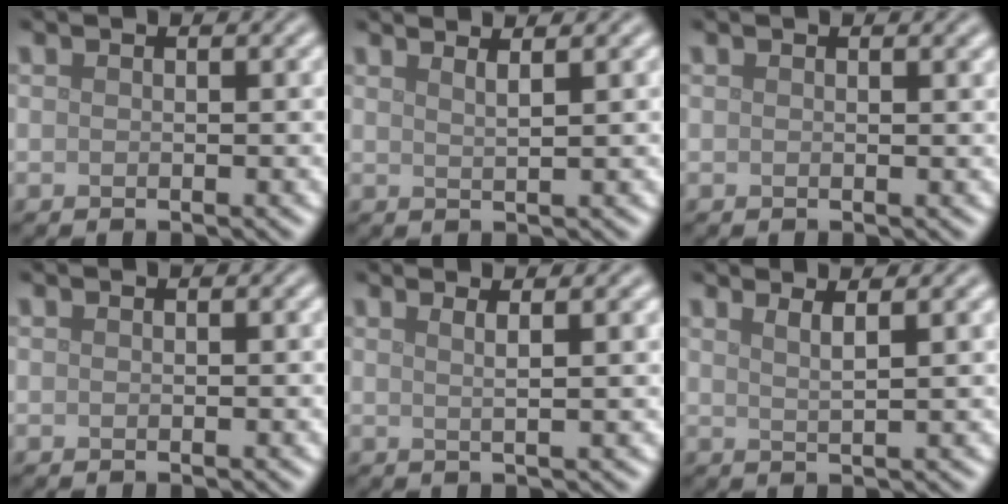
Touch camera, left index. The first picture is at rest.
{"total": 2.6, "force": [1.8, 0.8, 1.6], "torque": [0.001, 0.012, 0.001]}
{"total": 0.7, "force": [0.5, 0.2, 0.4], "torque": [-0.002, 0.002, 0.008]}
{"total": 0.0}
{"total": 3.4, "force": [1.8, 1.2, 2.7], "torque": [-0.020, 0.013, -0.006]}
{"total": 2.6, "force": [1.6, 0.7, 1.9], "torque": [-0.021, 0.012, 0.012]}